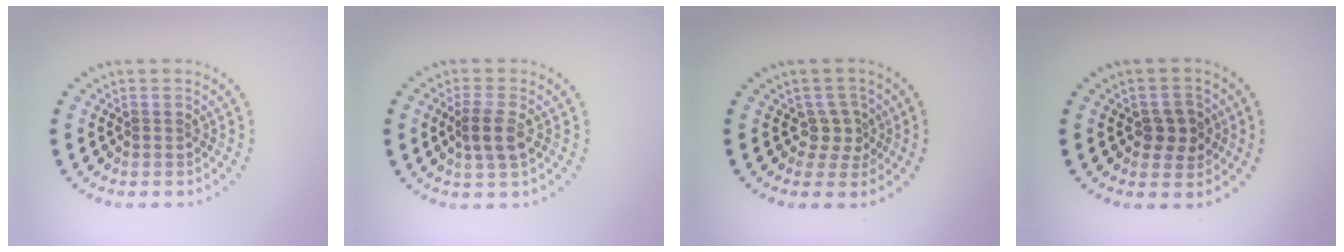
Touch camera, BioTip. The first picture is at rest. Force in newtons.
{"total": 2.7, "press": 2.5, "slide": 1.0}
{"total": 2.0, "press": 1.4, "slide": 1.5}
{"total": 2.6, "press": 2.5, "slide": 0.7}